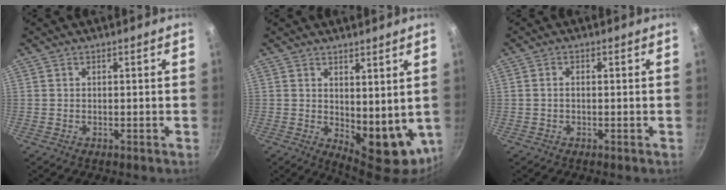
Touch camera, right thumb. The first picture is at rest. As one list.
[{"total": 11.3, "force": [2.2, 5.7, 9.4], "torque": [-0.103, -0.035, 0.046]}, {"total": 1.1, "force": [-0.1, 0.6, 0.9], "torque": [-0.022, 0.006, -0.003]}]